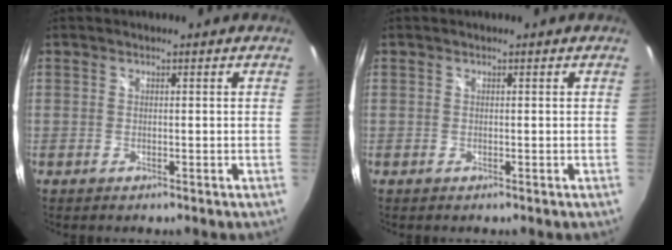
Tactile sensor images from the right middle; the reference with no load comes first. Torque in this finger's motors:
{"motor_torque": [0.10, 0.04, 0.00, 0.00]}